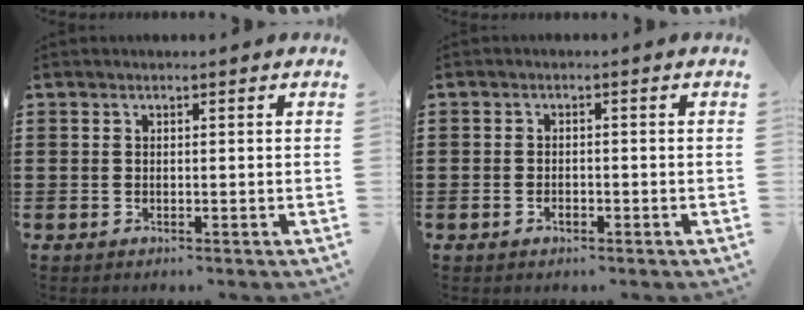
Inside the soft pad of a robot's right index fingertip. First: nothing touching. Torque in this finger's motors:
{"motor_torque": [-0.53, 1.37, -0.01, -0.03]}